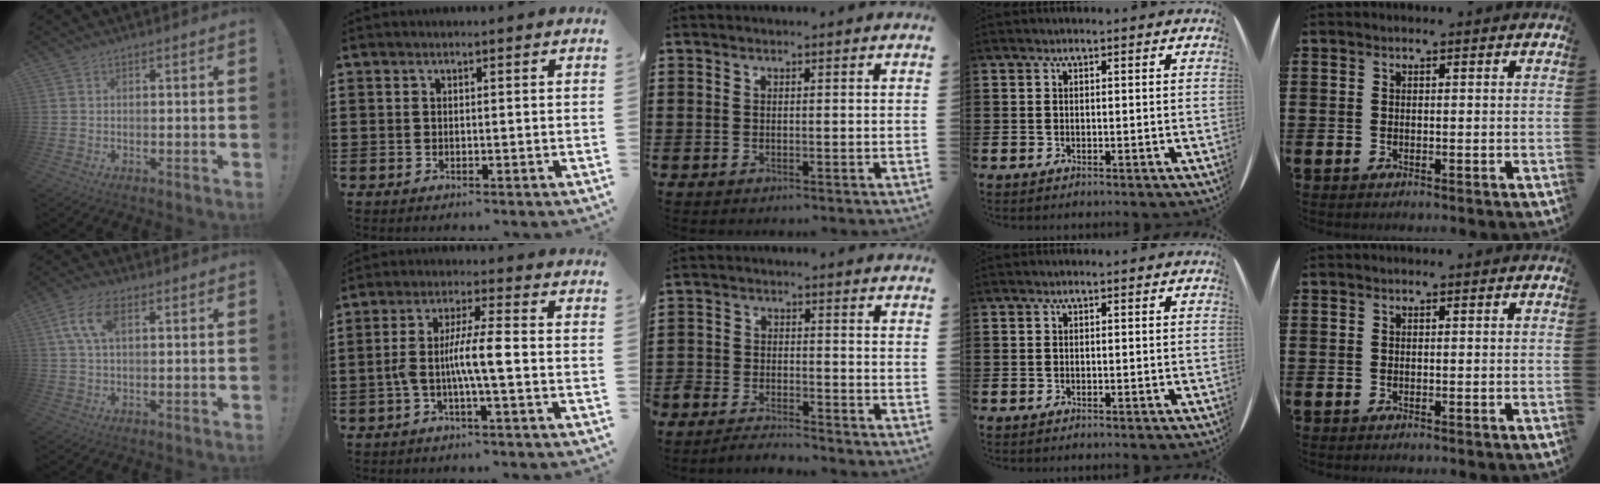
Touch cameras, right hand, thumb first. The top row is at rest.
{"thumb": {"total": 8.3, "force": [2.8, 3.7, 6.9], "torque": [-0.135, 0.005, 0.052]}, "index": {"total": 6.9, "force": [-1.6, 0.9, 6.6], "torque": [-0.129, 0.001, -0.037]}, "middle": {"total": 3.9, "force": [-3.9, 0.5, -0.2], "torque": [-0.003, 0.005, -0.084]}}